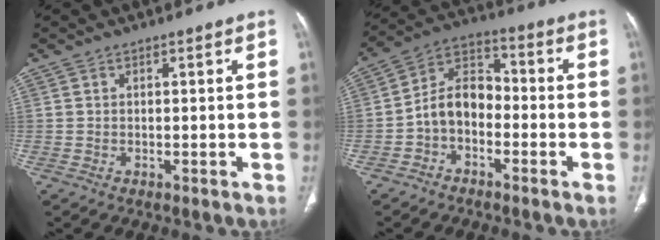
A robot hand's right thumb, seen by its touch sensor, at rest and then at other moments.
{"total": 8.1, "force": [-2.5, 5.5, 5.3], "torque": [-0.078, 0.041, -0.060]}